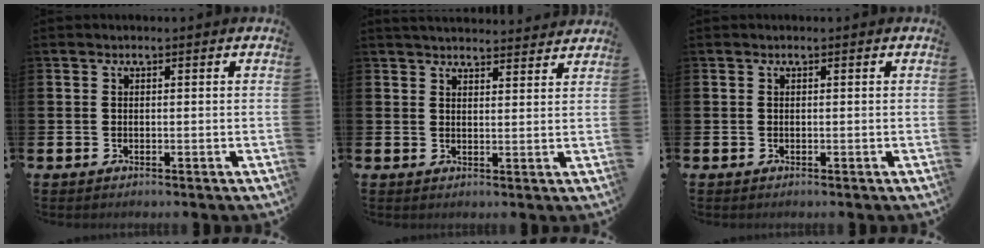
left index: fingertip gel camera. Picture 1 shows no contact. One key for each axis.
{"total": 3.8, "fx": 3.7, "fy": 0.4, "fz": 0.4, "tx": -0.005, "ty": -0.022, "tz": 0.066}
{"total": 0.0}